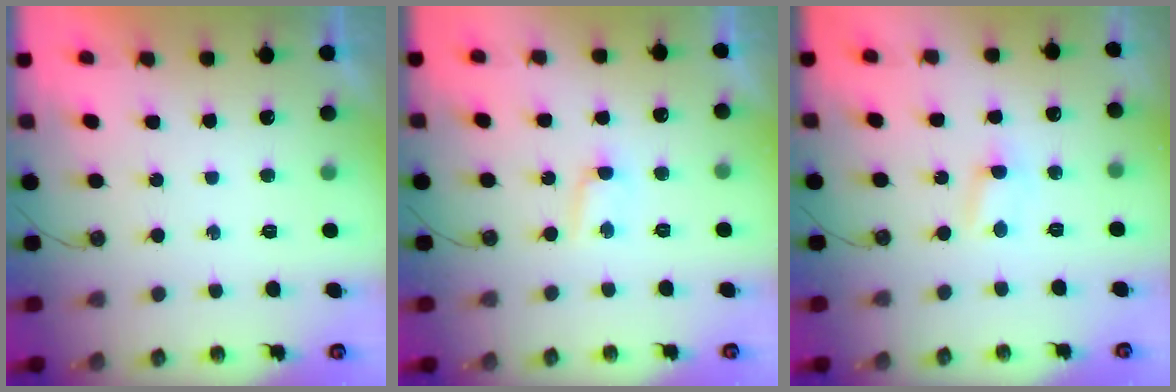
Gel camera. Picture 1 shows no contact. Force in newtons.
{"total": 2.5, "press": 2.3, "slide": 0.8}
{"total": 2.5, "press": 2.5, "slide": 0.4}